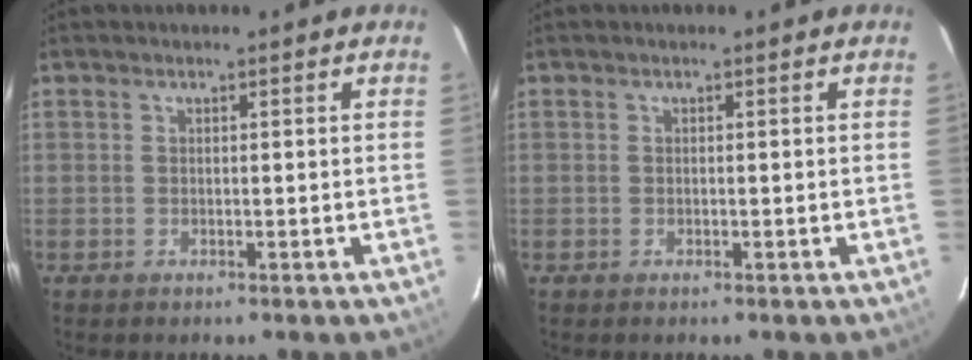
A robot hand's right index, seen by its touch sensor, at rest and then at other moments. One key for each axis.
{"total": 0.0}